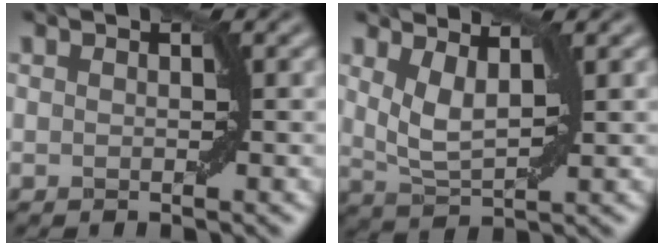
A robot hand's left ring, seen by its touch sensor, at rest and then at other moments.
{"total": 3.2, "force": [1.8, 1.1, 2.5], "torque": [-0.053, -0.007, 0.036]}